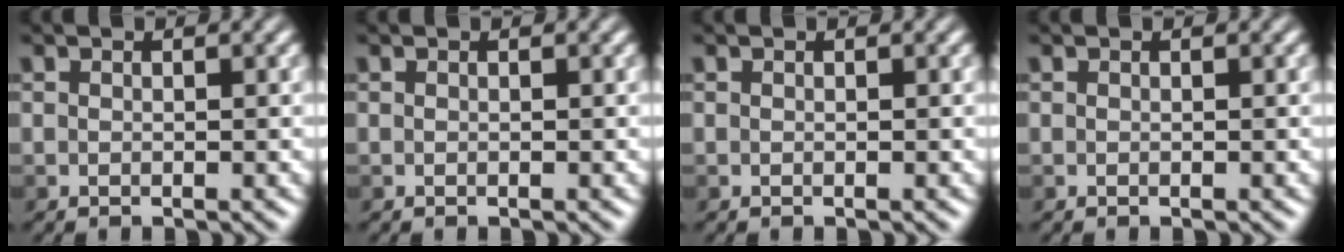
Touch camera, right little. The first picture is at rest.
{"total": 0.0}
{"total": 0.0}
{"total": 0.0}